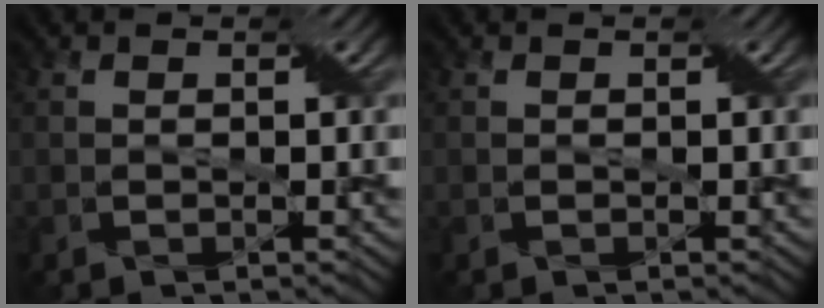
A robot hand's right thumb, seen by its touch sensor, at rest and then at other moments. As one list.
[{"total": 0.0}]